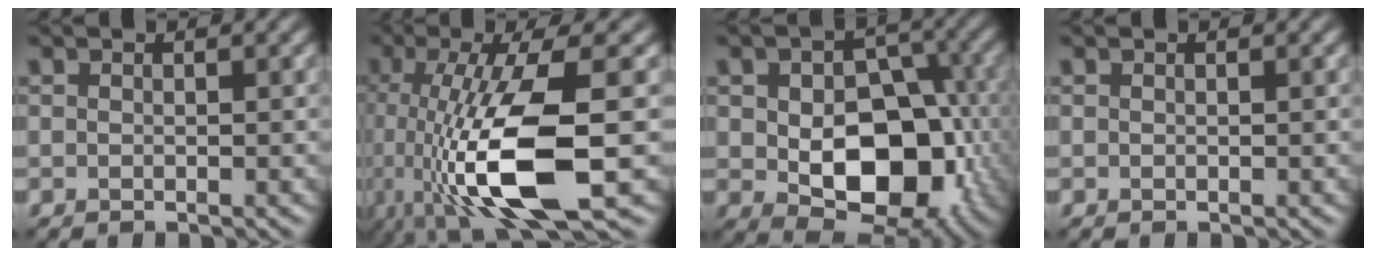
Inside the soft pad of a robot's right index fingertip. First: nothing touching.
{"total": 12.1, "force": [-3.2, 3.3, 11.2], "torque": [-0.216, -0.017, -0.057]}
{"total": 10.7, "force": [-1.6, 6.9, 8.0], "torque": [-0.116, -0.007, -0.018]}
{"total": 0.0}